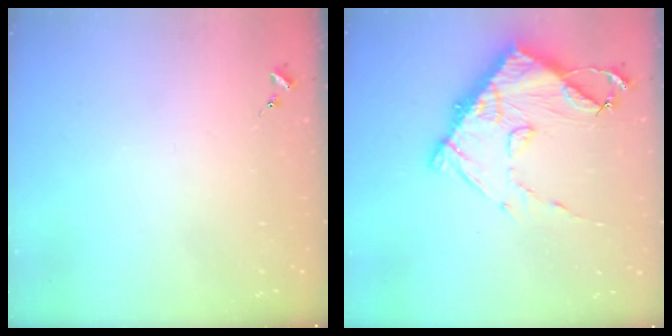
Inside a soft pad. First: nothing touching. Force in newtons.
{"total": 13.5, "press": 13.5, "slide": 1.2}